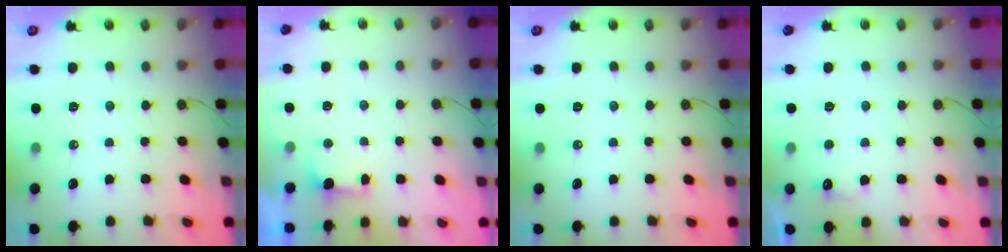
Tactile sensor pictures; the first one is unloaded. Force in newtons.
{"total": 1.2, "press": 0.9, "slide": 0.8}
{"total": 0.0}
{"total": 4.7, "press": 4.5, "slide": 1.1}